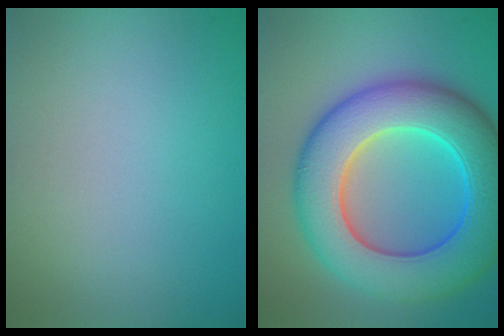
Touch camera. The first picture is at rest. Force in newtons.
{"total": 12.0, "press": 12.0, "slide": 0.2}